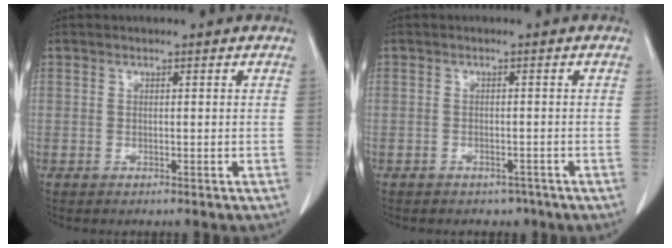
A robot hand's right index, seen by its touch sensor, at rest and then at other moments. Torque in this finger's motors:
{"motor_torque": [0.25, -0.23, 0.01, 0.01]}